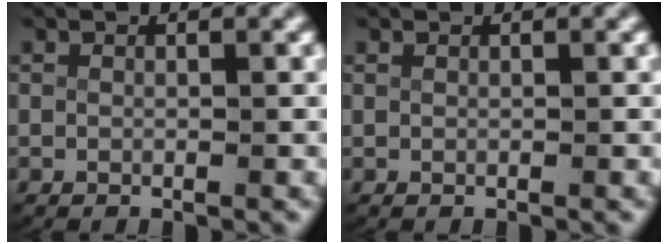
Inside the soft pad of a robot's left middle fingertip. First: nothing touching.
{"total": 0.0}